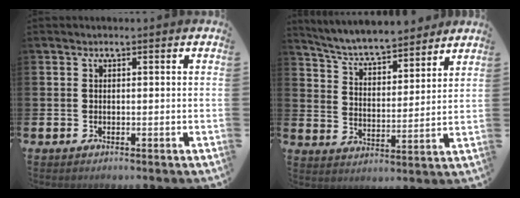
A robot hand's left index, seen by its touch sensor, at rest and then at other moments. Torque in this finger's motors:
{"motor_torque": [1.06, -1.09, 0.73, 0.08]}